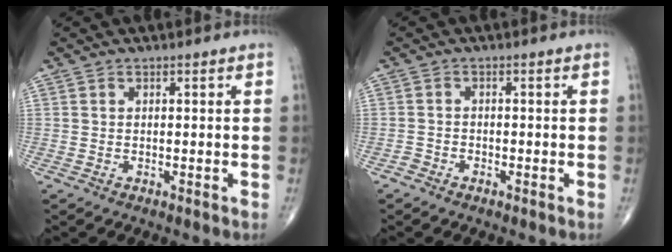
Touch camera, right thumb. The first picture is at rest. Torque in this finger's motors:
{"motor_torque": [2.69, 2.31, 0.13, -0.25, 0.06]}